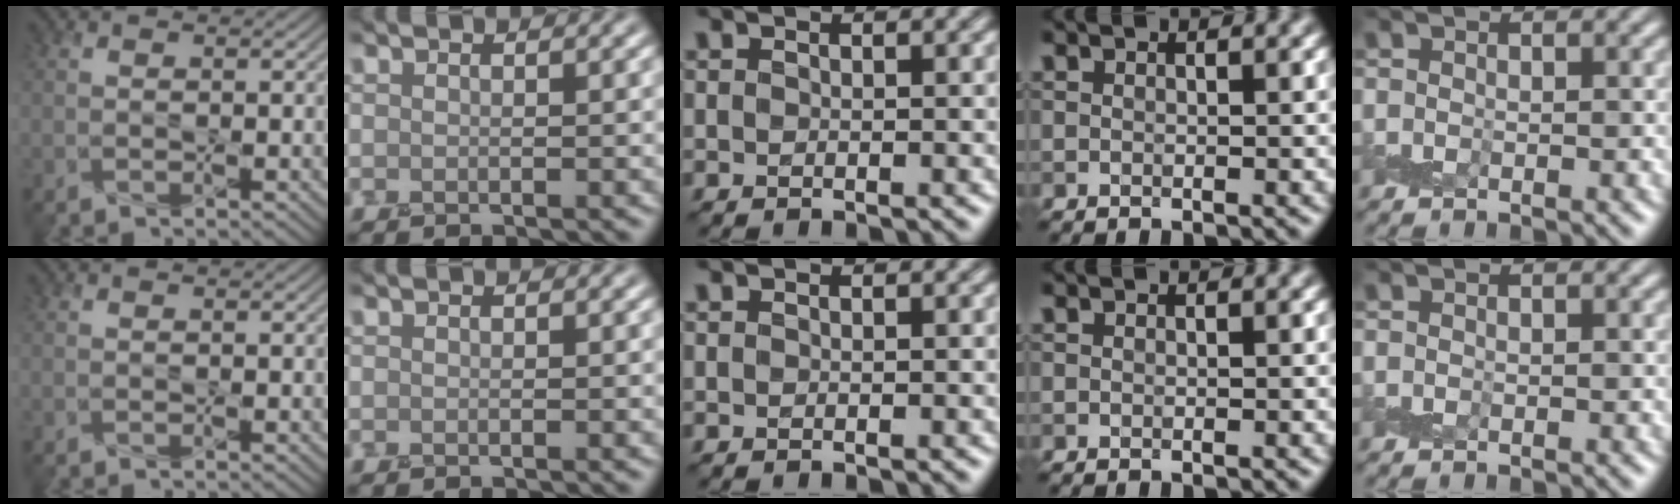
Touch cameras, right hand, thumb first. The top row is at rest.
{}